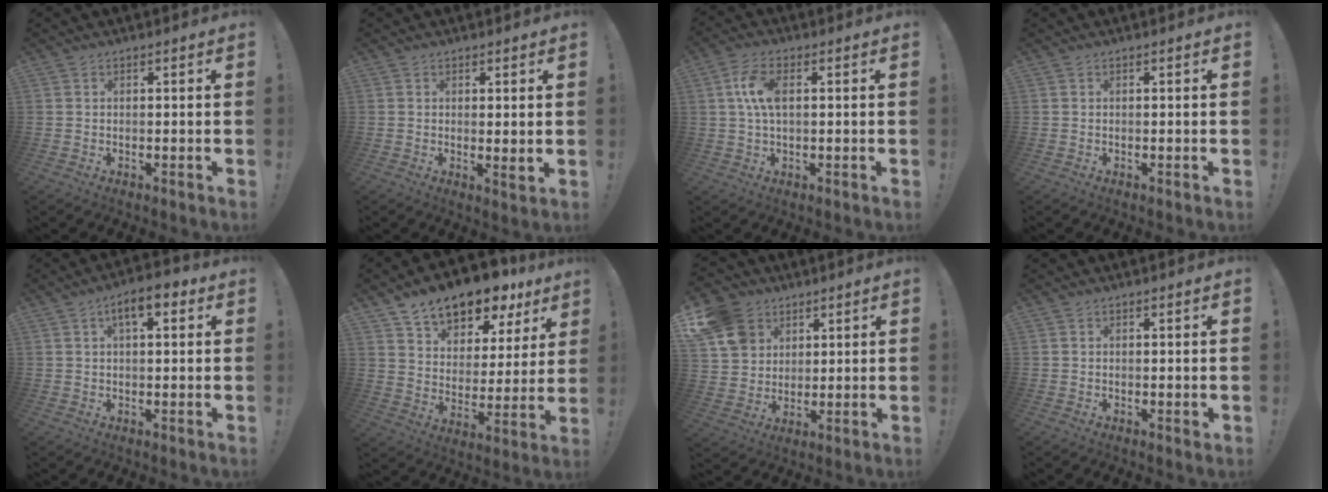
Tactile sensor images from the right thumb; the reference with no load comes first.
{"total": 2.1, "force": [1.2, -0.1, 1.8], "torque": [-0.013, -0.016, 0.017]}
{"total": 7.9, "force": [1.2, 3.9, 6.7], "torque": [-0.131, 0.003, 0.019]}
{"total": 0.0}
{"total": 6.9, "force": [2.8, 2.7, 5.7], "torque": [-0.073, -0.005, 0.041]}
{"total": 13.7, "force": [11.2, 5.9, 5.3], "torque": [-0.083, -0.091, 0.196]}
{"total": 13.3, "force": [6.2, 10.9, 4.7], "torque": [-0.079, -0.030, 0.127]}
{"total": 0.6, "force": [0.4, 0.2, 0.5], "torque": [-0.005, -0.001, 0.006]}